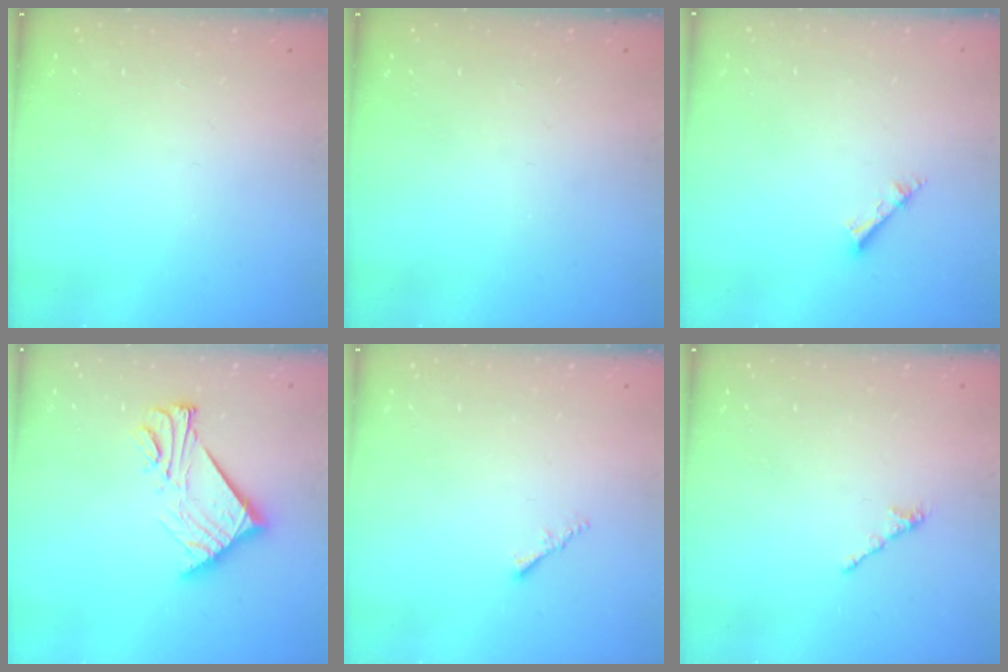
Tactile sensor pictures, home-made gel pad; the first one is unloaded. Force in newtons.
{"total": 0.0}
{"total": 2.3, "press": 2.3, "slide": 0.1}
{"total": 12.0, "press": 12.0, "slide": 0.6}
{"total": 1.0, "press": 1.0, "slide": 0.4}
{"total": 1.7, "press": 1.6, "slide": 0.5}